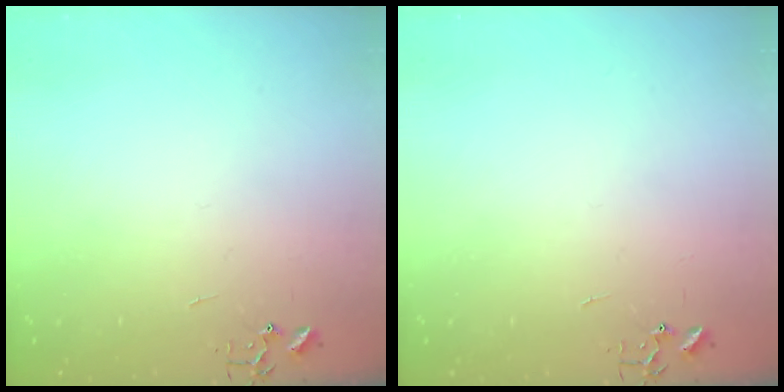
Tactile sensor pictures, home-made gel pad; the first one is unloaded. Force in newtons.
{"total": 0.0}